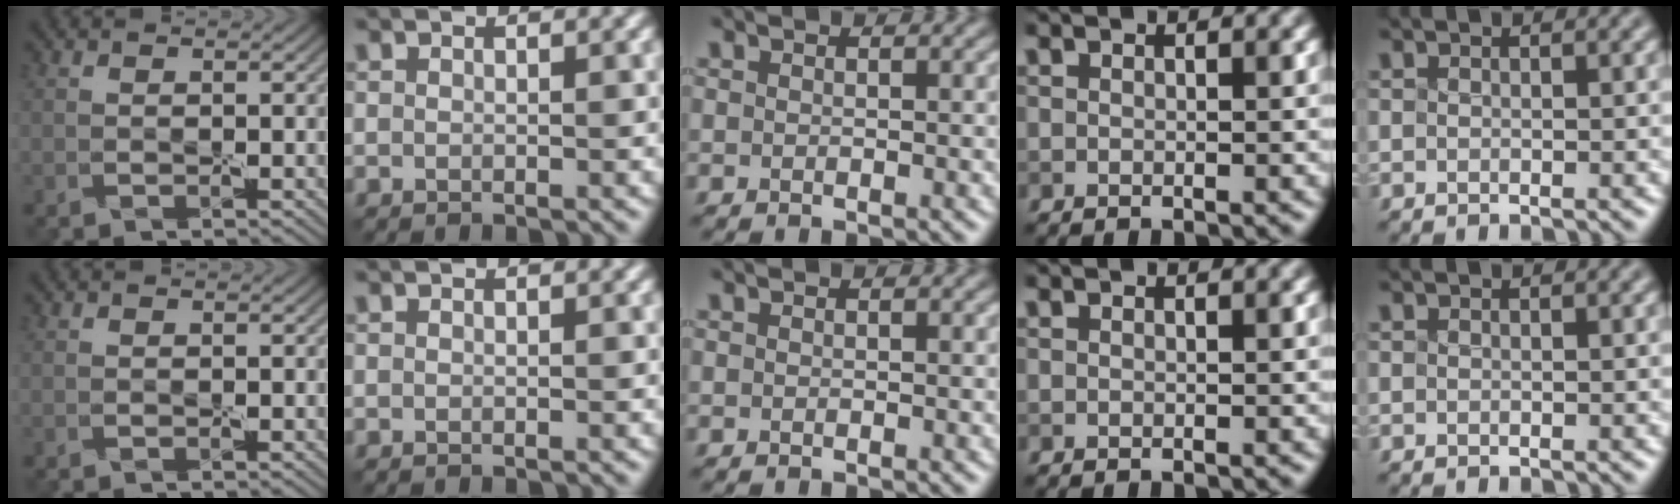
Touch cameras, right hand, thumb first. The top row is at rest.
{}